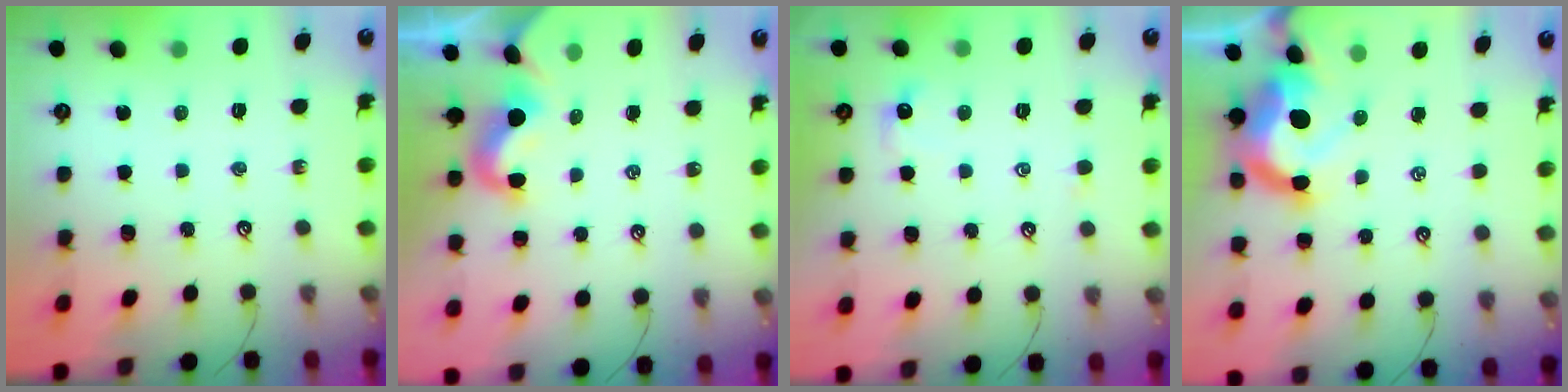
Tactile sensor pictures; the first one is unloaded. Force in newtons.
{"total": 1.7, "press": 1.7, "slide": 0.2}
{"total": 0.6, "press": 0.2, "slide": 0.6}
{"total": 13.1, "press": 12.9, "slide": 2.3}